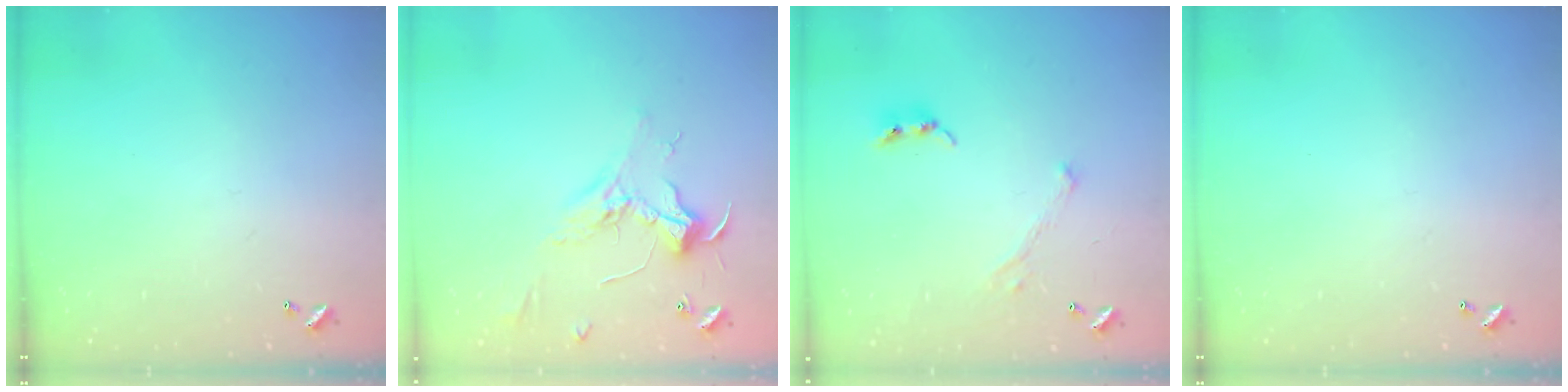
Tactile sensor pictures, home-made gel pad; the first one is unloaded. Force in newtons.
{"total": 2.5, "press": 2.3, "slide": 0.8}
{"total": 1.8, "press": 1.6, "slide": 0.9}
{"total": 0.0}